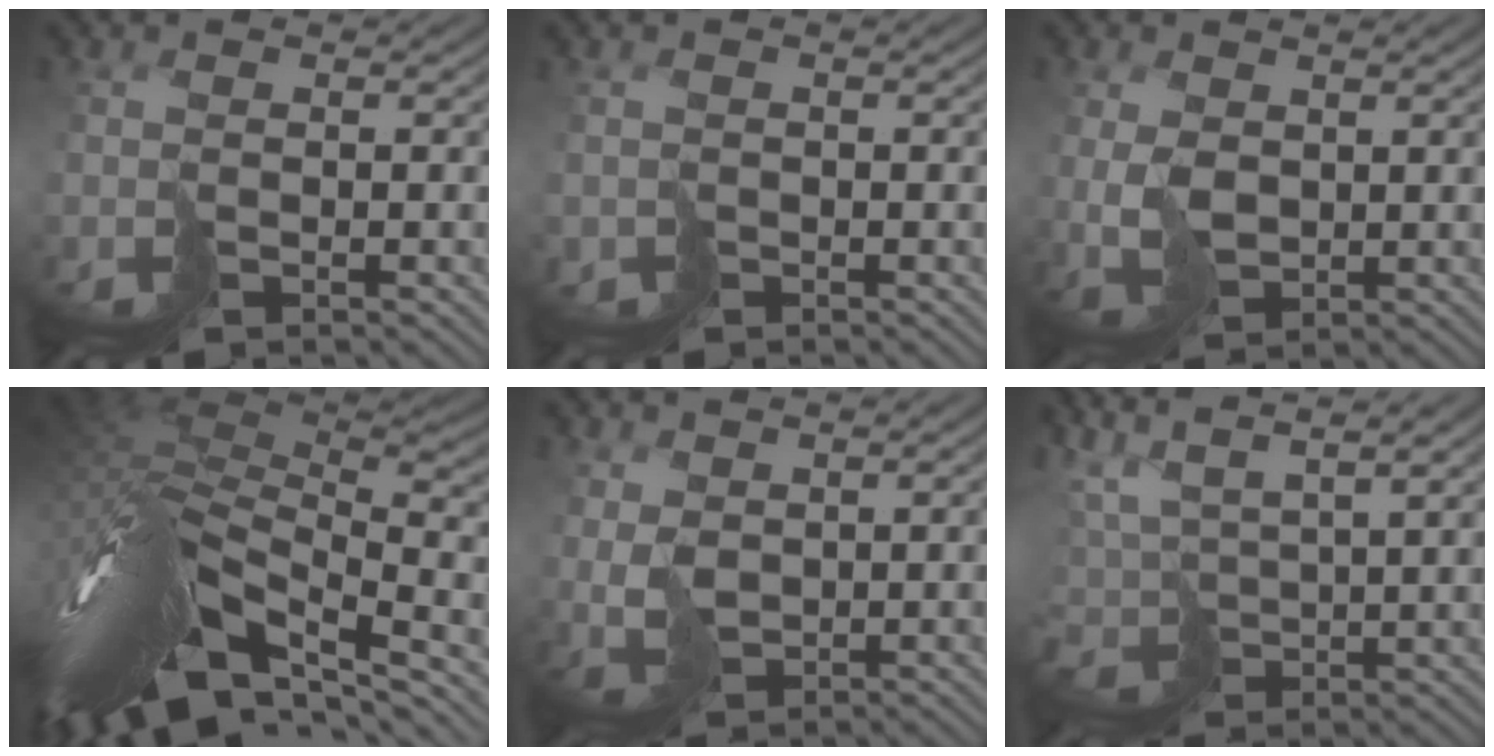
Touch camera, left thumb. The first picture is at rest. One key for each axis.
{"total": 1.6, "fx": 0.0, "fy": -0.1, "fz": -1.6, "tx": 0.036, "ty": -0.001, "tz": 0.004}
{"total": 3.3, "fx": 0.9, "fy": 2.5, "fz": 1.9, "tx": -0.062, "ty": -0.002, "tz": 0.027}
{"total": 14.5, "fx": -3.9, "fy": 6.4, "fz": 12.5, "tx": -0.267, "ty": -0.009, "tz": -0.050}
{"total": 2.7, "fx": 1.7, "fy": 1.9, "fz": 0.9, "tx": -0.036, "ty": 0.001, "tz": 0.044}
{"total": 8.1, "fx": 6.6, "fy": 2.0, "fz": 4.3, "tx": -0.112, "ty": 0.019, "tz": 0.139}